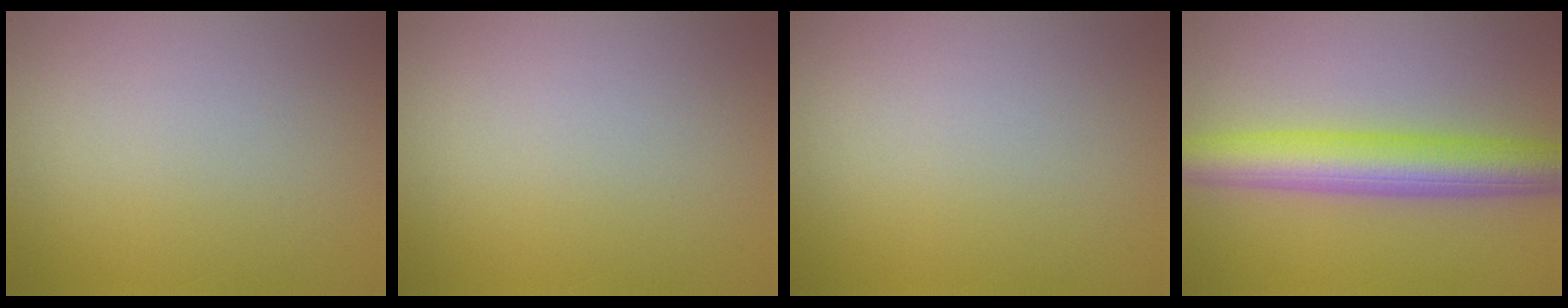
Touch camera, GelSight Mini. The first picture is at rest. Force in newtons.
{"total": 0.0}
{"total": 0.0}
{"total": 6.8, "press": 6.8, "slide": 0.1}